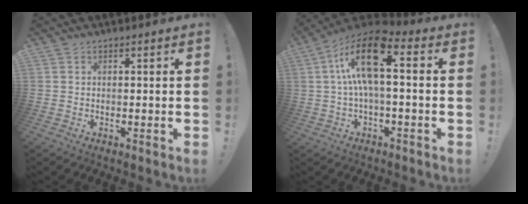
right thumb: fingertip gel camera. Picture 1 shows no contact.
{"total": 15.3, "force": [3.1, 6.0, 13.8], "torque": [-0.251, 0.000, 0.049]}